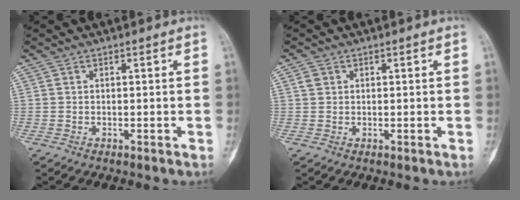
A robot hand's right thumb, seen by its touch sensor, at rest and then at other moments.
{"total": 1.4, "force": [0.5, 1.2, 0.5], "torque": [-0.004, 0.003, 0.007]}